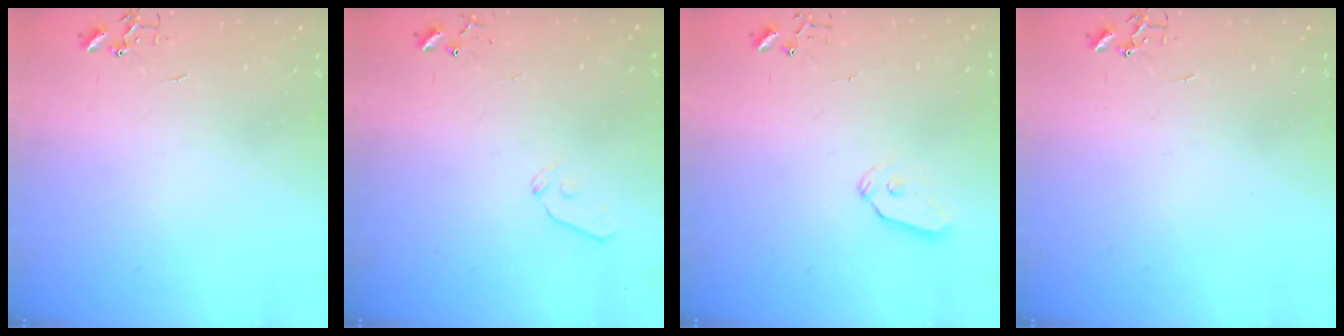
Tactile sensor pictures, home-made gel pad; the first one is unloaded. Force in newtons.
{"total": 7.5, "press": 7.4, "slide": 0.9}
{"total": 6.3, "press": 6.3, "slide": 0.1}
{"total": 0.0}